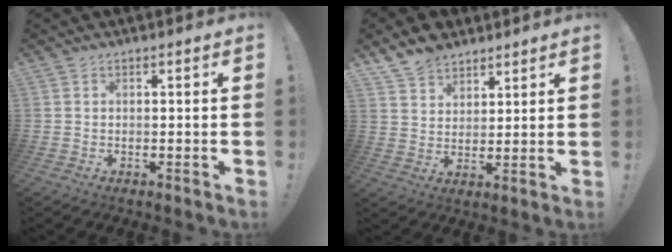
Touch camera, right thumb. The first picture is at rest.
{"total": 8.1, "force": [6.6, 4.5, 1.6], "torque": [-0.032, -0.043, 0.129]}